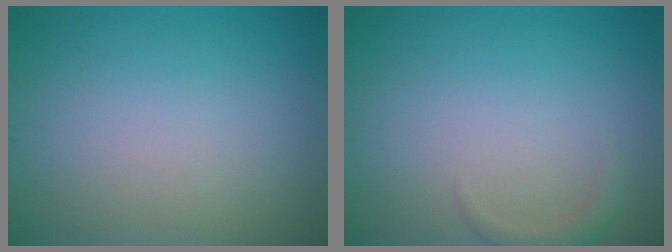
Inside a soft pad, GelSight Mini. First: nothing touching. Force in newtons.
{"total": 1.2, "press": 1.2, "slide": 0.1}